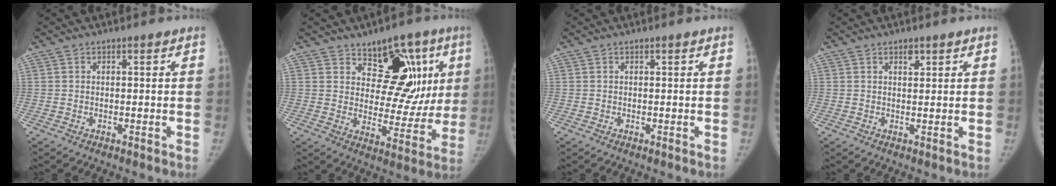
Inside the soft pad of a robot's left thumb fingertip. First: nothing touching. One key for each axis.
{"total": 15.6, "fx": 6.7, "fy": 9.8, "fz": 10.2, "tx": -0.061, "ty": -0.031, "tz": 0.098}
{"total": 0.0}
{"total": 1.6, "fx": 1.1, "fy": 0.8, "fz": 0.8, "tx": -0.004, "ty": -0.006, "tz": 0.016}